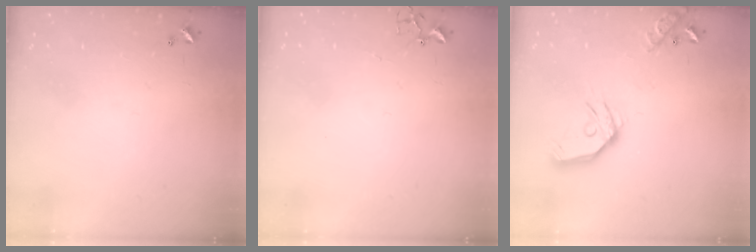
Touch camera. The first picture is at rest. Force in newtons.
{"total": 1.9, "press": 1.9, "slide": 0.2}
{"total": 16.2, "press": 16.0, "slide": 2.5}